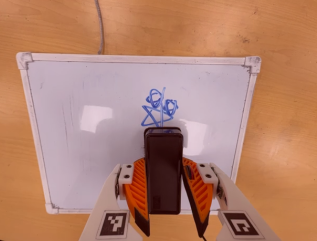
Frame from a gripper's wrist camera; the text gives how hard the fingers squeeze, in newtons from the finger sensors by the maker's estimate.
{"total": 5.8, "left": 4.5, "right": 7.1}